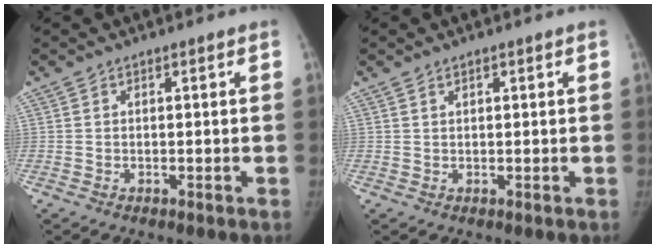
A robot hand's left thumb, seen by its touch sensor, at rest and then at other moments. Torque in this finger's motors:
{"motor_torque": [-0.24, -0.01, -0.13, 0.31, -0.01]}